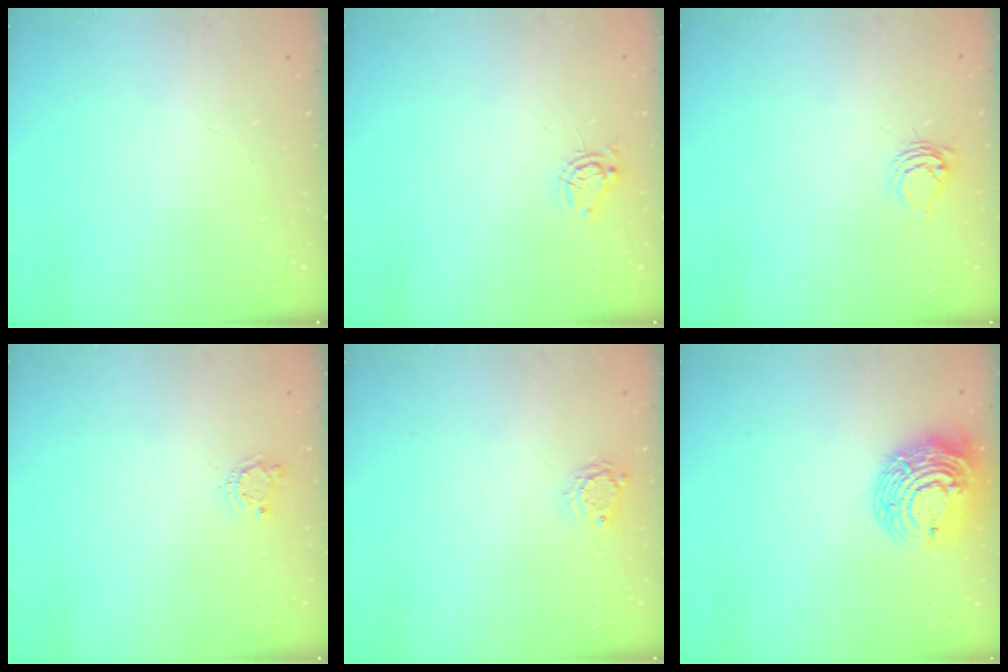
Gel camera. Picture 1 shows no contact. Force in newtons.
{"total": 6.6, "press": 6.5, "slide": 1.2}
{"total": 6.6, "press": 6.6, "slide": 0.7}
{"total": 3.9, "press": 3.8, "slide": 0.5}
{"total": 3.9, "press": 3.9, "slide": 0.4}
{"total": 13.7, "press": 13.6, "slide": 1.3}